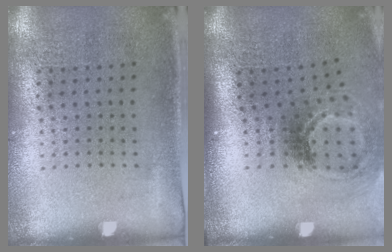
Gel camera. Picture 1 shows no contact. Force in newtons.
{"total": 2.1, "press": 1.3, "slide": 1.6}